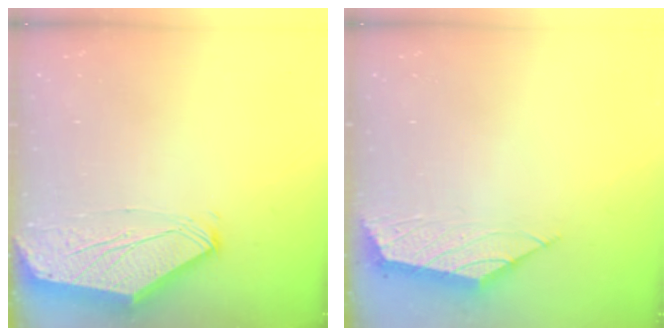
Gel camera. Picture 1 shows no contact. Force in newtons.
{"total": 2.2, "press": 2.1, "slide": 0.5}